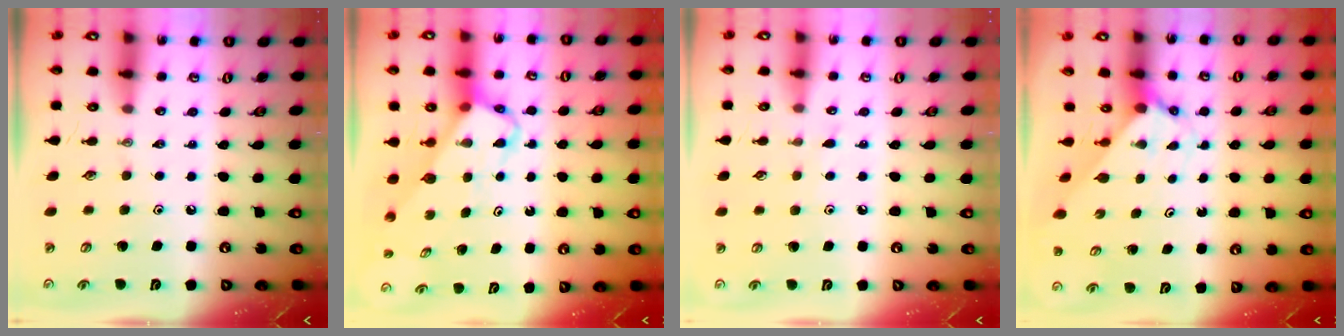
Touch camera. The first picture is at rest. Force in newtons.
{"total": 3.9, "press": 3.9, "slide": 0.2}
{"total": 4.2, "press": 4.2, "slide": 0.4}
{"total": 2.0, "press": 2.0, "slide": 0.2}